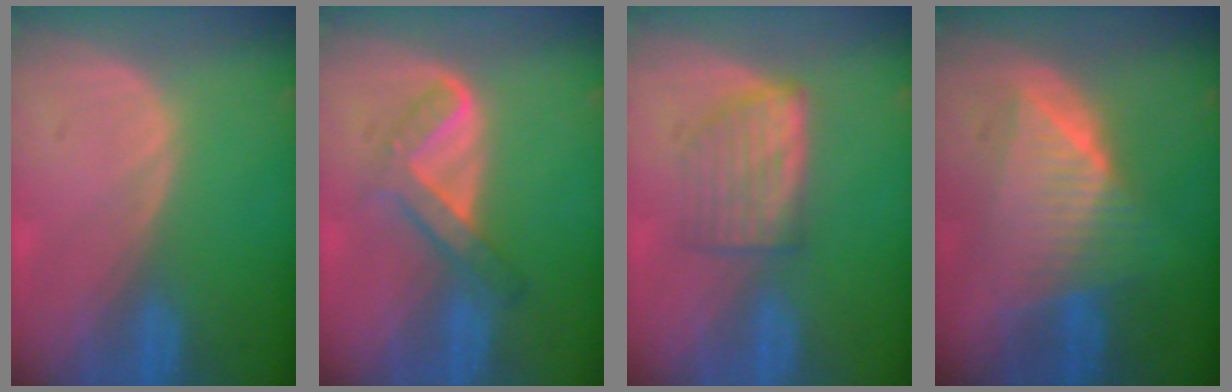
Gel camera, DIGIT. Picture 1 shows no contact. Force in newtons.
{"total": 5.3, "press": 5.0, "slide": 1.6}
{"total": 5.6, "press": 5.3, "slide": 1.9}
{"total": 7.7, "press": 7.7, "slide": 0.3}